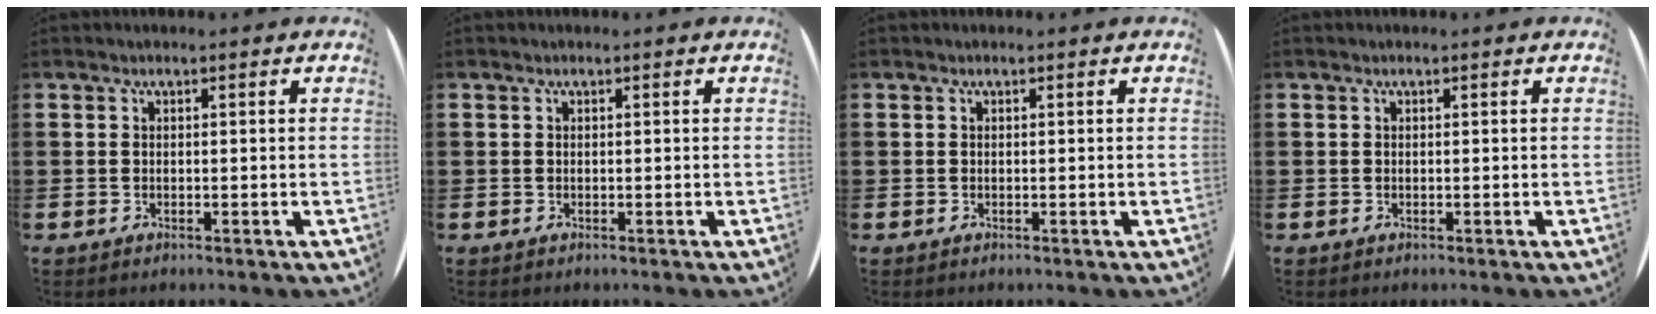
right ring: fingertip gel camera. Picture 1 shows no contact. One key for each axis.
{"total": 0.0}
{"total": 0.0}
{"total": 0.0}